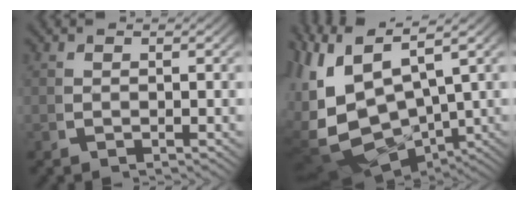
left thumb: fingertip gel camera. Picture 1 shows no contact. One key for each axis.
{"total": 17.3, "fx": -1.5, "fy": 12.9, "fz": 11.4, "tx": -0.265, "ty": -0.068, "tz": 0.006}